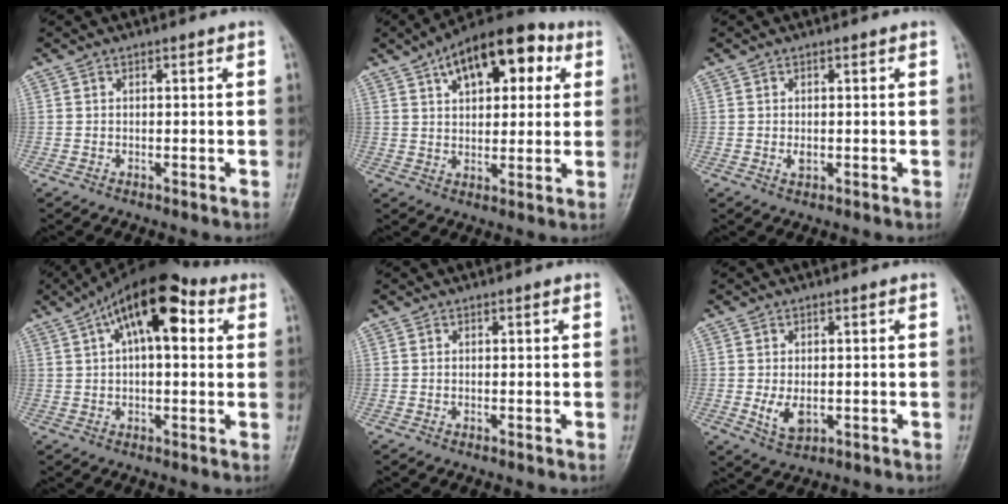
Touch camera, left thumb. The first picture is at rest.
{"total": 16.1, "force": [6.9, 8.3, 12.0], "torque": [-0.139, 0.007, 0.099]}
{"total": 1.4, "force": [-0.1, 0.8, 1.1], "torque": [-0.014, -0.002, -0.002]}
{"total": 14.5, "force": [5.2, 6.6, 11.8], "torque": [-0.166, 0.025, 0.072]}
{"total": 0.0}
{"total": 4.3, "force": [-0.6, 2.7, 3.4], "torque": [-0.055, -0.008, -0.004]}